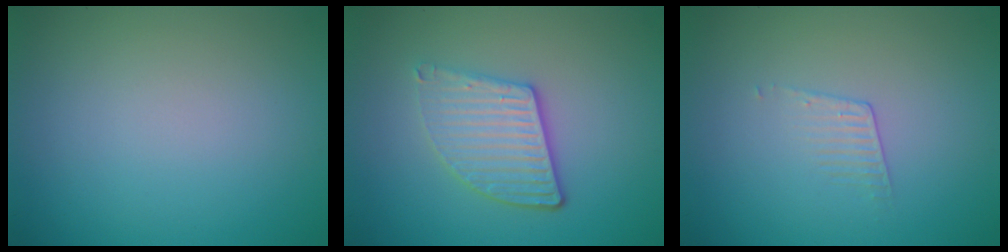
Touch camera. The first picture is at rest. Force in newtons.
{"total": 4.0, "press": 3.3, "slide": 2.2}
{"total": 1.1, "press": 0.2, "slide": 1.1}